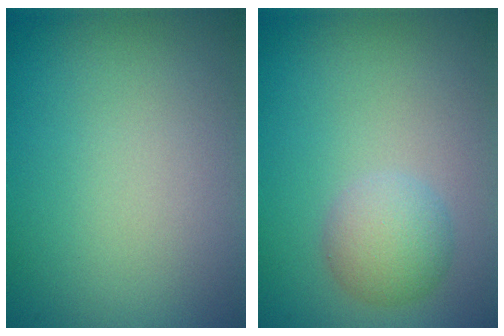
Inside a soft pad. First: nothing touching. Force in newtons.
{"total": 2.7, "press": 2.7, "slide": 0.1}